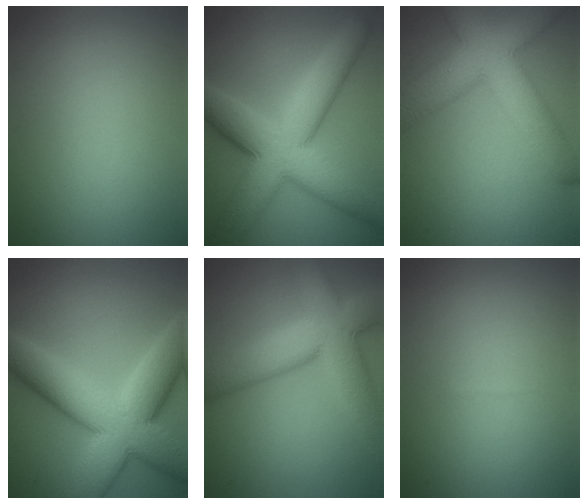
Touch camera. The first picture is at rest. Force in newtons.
{"total": 11.5, "press": 11.5, "slide": 0.5}
{"total": 10.1, "press": 10.1, "slide": 0.5}
{"total": 12.9, "press": 12.9, "slide": 1.0}
{"total": 10.2, "press": 10.1, "slide": 0.8}
{"total": 0.0}